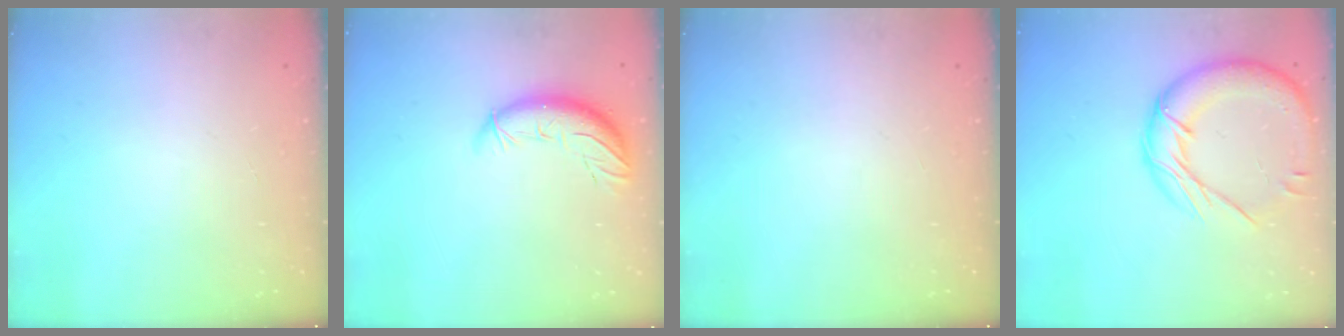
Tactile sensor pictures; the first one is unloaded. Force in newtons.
{"total": 10.8, "press": 10.4, "slide": 3.1}
{"total": 0.0}
{"total": 17.9, "press": 17.8, "slide": 1.8}